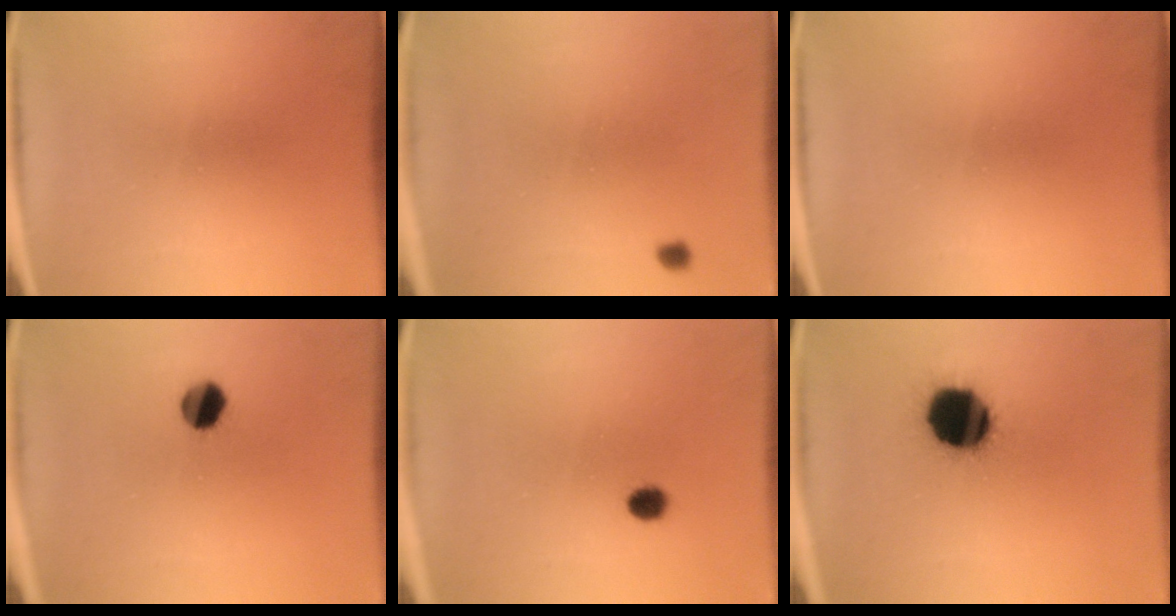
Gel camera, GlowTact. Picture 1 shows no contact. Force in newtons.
{"total": 1.0}
{"total": 0.0}
{"total": 5.5}
{"total": 2.6}
{"total": 18.0}